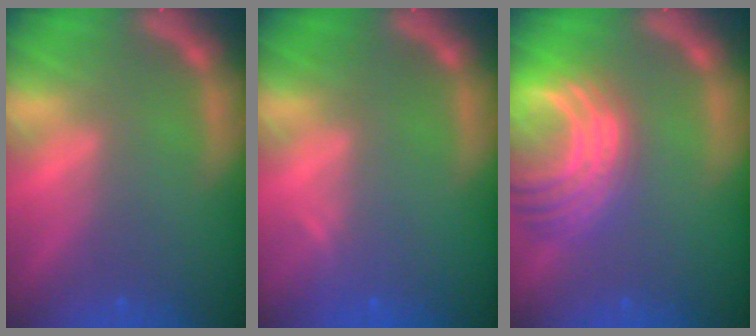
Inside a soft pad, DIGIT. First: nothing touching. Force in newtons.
{"total": 0.9}
{"total": 10.0}